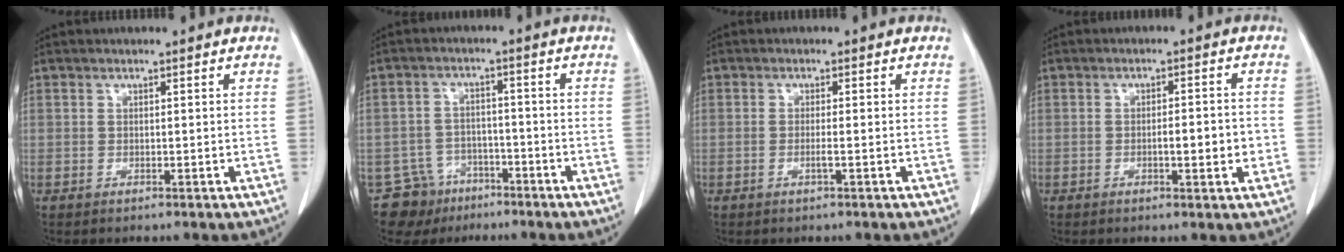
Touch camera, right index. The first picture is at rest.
{"total": 6.8, "force": [-4.5, 5.1, -0.2], "torque": [0.010, 0.017, -0.072]}
{"total": 1.2, "force": [-0.4, -0.2, 1.1], "torque": [-0.024, -0.002, -0.008]}
{"total": 4.3, "force": [-0.9, 0.8, 4.1], "torque": [-0.065, 0.000, -0.009]}